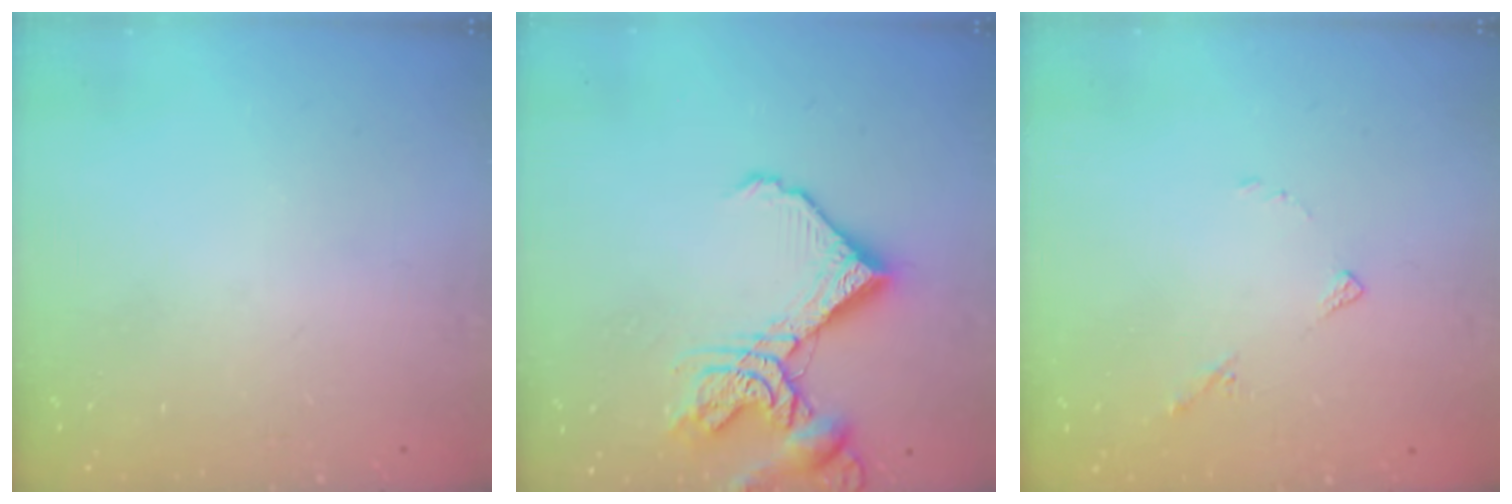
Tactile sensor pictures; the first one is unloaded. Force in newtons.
{"total": 14.5, "press": 14.4, "slide": 1.6}
{"total": 4.9, "press": 4.9, "slide": 0.5}